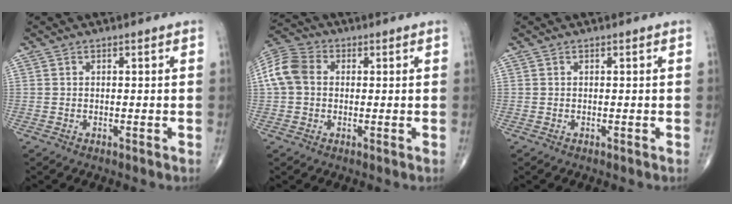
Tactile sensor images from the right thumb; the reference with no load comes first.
{"total": 8.4, "force": [0.7, 6.5, 5.3], "torque": [-0.109, 0.026, 0.005]}
{"total": 0.0}